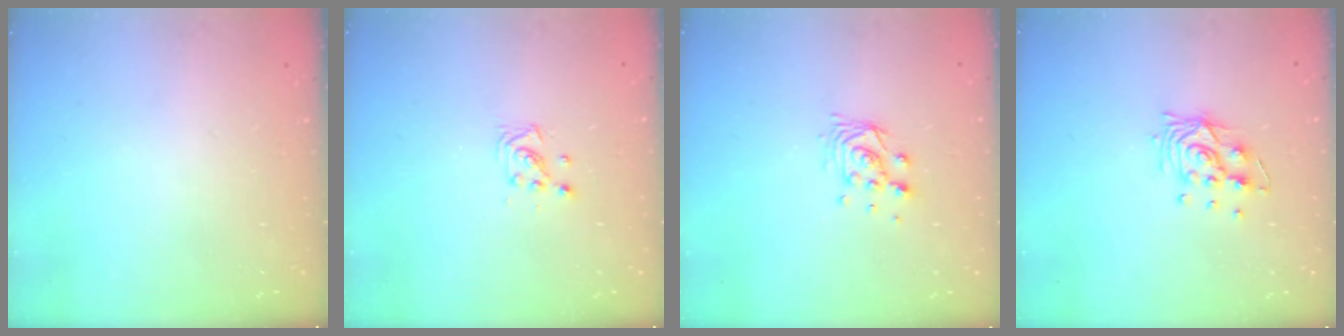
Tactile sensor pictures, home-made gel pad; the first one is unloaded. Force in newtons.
{"total": 2.9, "press": 2.9, "slide": 0.3}
{"total": 6.2, "press": 6.2, "slide": 0.1}
{"total": 8.9, "press": 8.9, "slide": 0.7}